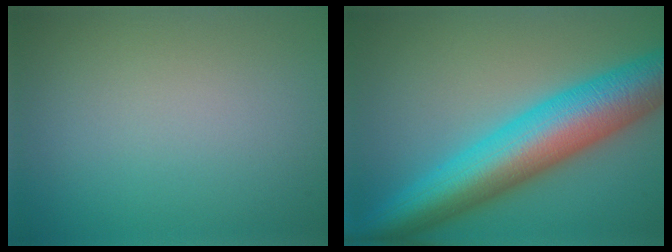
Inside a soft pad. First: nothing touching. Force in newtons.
{"total": 11.6, "press": 11.6, "slide": 0.2}